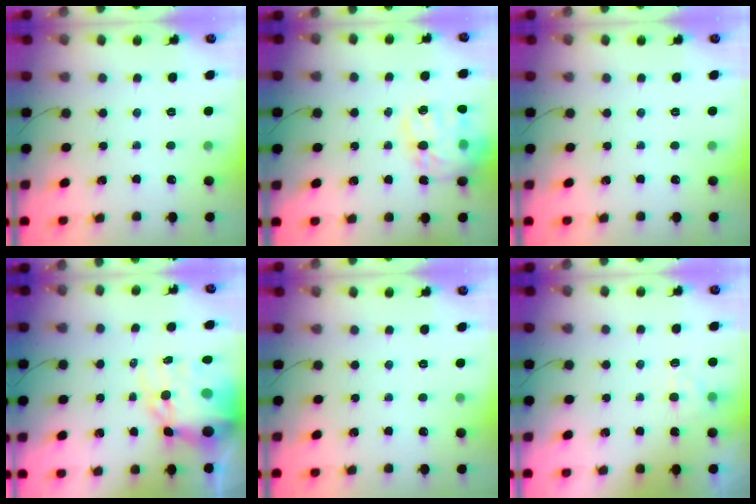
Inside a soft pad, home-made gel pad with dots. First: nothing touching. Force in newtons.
{"total": 20.2, "press": 19.8, "slide": 4.0}
{"total": 0.0}
{"total": 15.0, "press": 14.6, "slide": 3.6}
{"total": 0.0}
{"total": 2.5, "press": 2.0, "slide": 1.5}